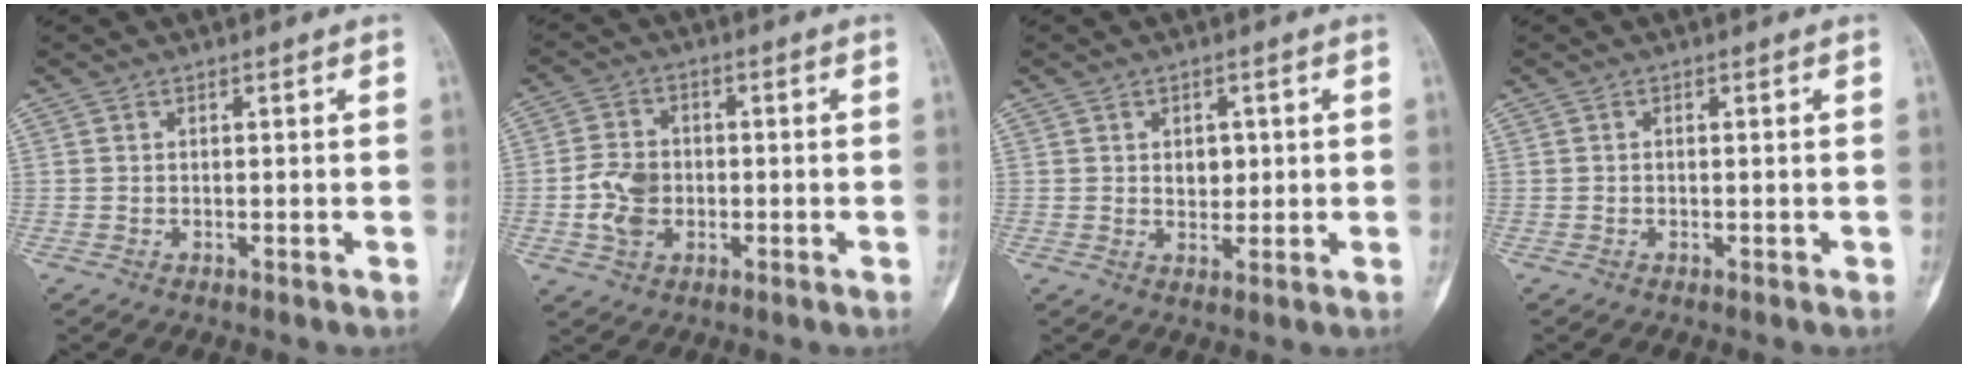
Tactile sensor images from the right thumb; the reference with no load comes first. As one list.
[{"total": 7.2, "force": [-1.2, 5.4, 4.6], "torque": [-0.074, 0.008, -0.024]}, {"total": 3.4, "force": [0.6, 2.5, 2.2], "torque": [-0.014, -0.003, 0.011]}, {"total": 0.0}]